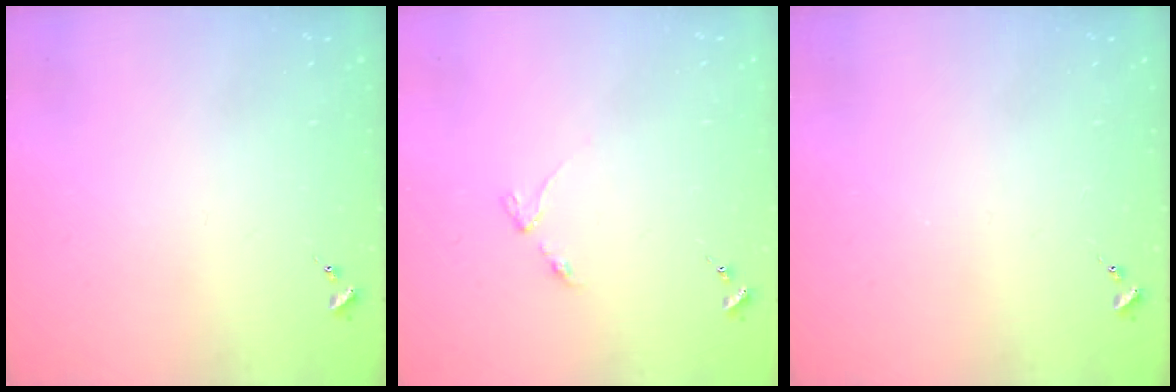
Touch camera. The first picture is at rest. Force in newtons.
{"total": 3.2, "press": 3.1, "slide": 0.5}
{"total": 0.0}